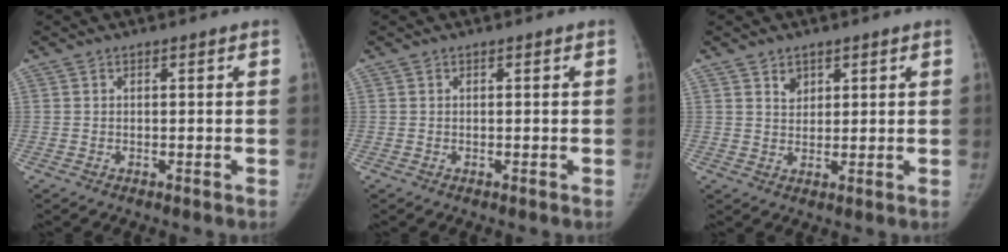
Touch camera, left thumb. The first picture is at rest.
{"total": 0.0}
{"total": 3.1, "force": [1.9, 2.2, 1.0], "torque": [0.002, -0.015, 0.035]}